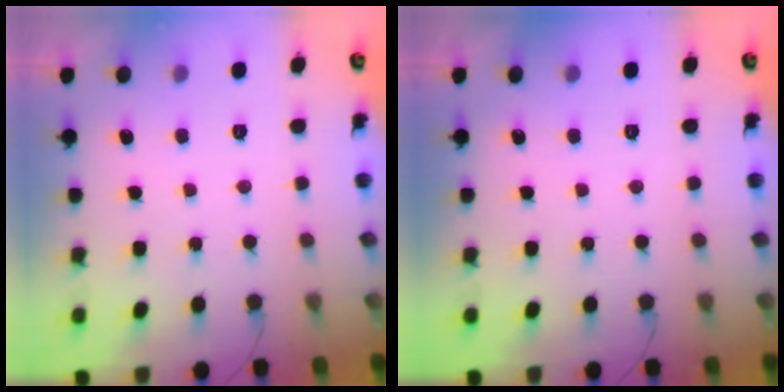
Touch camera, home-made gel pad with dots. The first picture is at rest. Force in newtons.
{"total": 0.0}